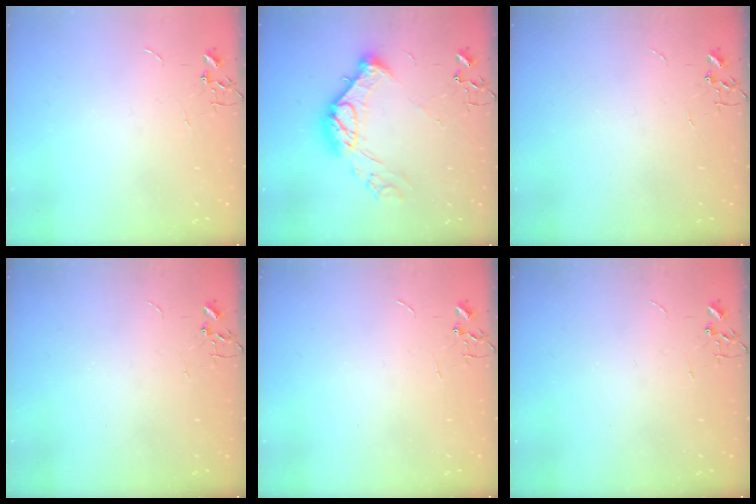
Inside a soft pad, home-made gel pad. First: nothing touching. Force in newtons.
{"total": 15.4, "press": 15.4, "slide": 0.9}
{"total": 0.0}
{"total": 0.0}
{"total": 0.0}
{"total": 0.0}